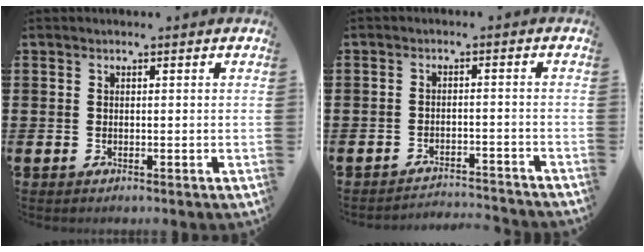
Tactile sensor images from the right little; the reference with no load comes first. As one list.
[{"total": 2.5, "force": [-2.5, -0.1, -0.1], "torque": [-0.004, 0.004, -0.054]}]